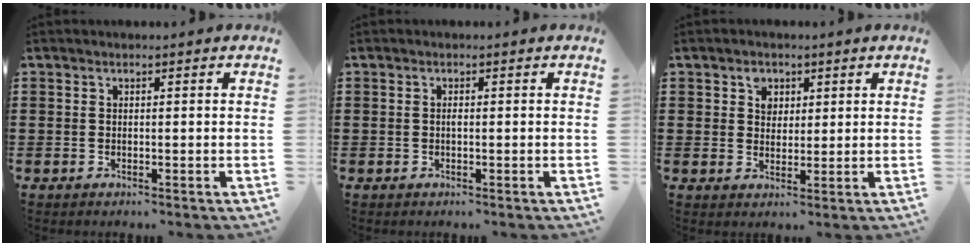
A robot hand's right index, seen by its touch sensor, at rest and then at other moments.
{"total": 0.7, "force": [-0.1, 0.2, 0.6], "torque": [-0.014, -0.004, -0.001]}
{"total": 2.8, "force": [1.4, 2.3, 1.0], "torque": [-0.029, 0.010, 0.023]}